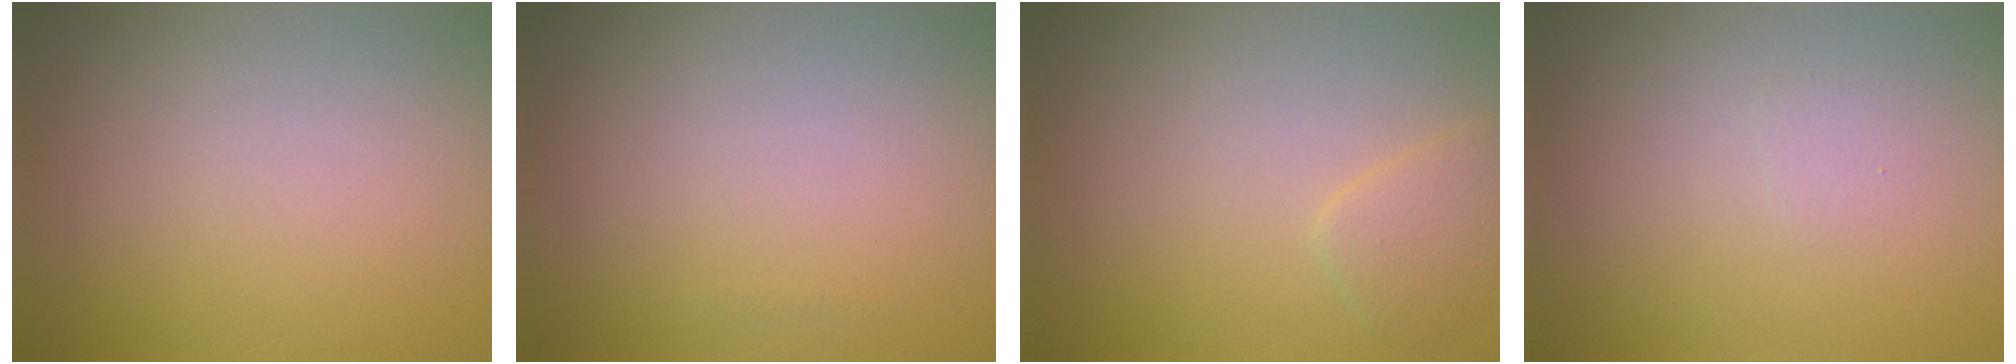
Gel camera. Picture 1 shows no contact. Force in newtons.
{"total": 0.0}
{"total": 1.7, "press": 1.7, "slide": 0.1}
{"total": 0.6, "press": 0.6, "slide": 0.1}